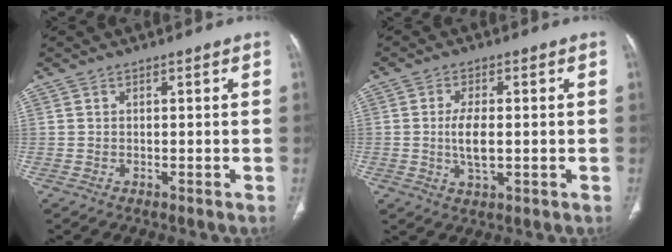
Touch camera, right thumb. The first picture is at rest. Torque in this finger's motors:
{"motor_torque": [2.74, 2.27, 1.12, -1.07, 0.45]}